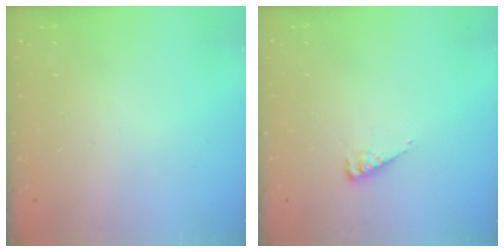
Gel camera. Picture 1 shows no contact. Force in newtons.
{"total": 2.9, "press": 2.9, "slide": 0.4}